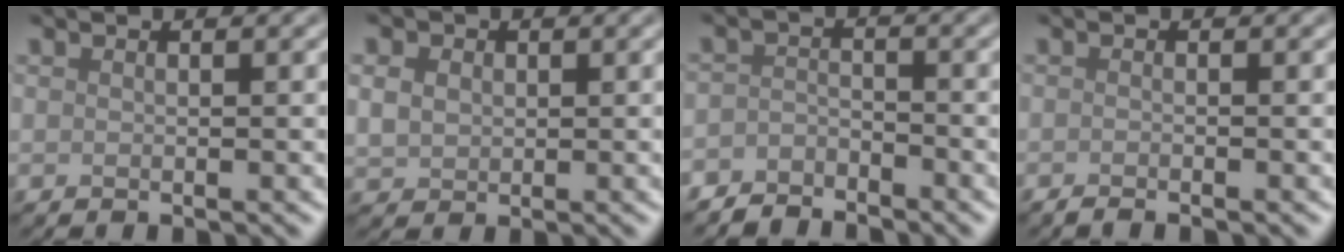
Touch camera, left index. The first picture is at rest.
{"total": 2.5, "force": [0.7, 2.1, 1.1], "torque": [-0.027, 0.005, 0.011]}
{"total": 2.7, "force": [-2.5, 0.9, 0.3], "torque": [-0.005, 0.004, -0.054]}
{"total": 0.9, "force": [-0.8, 0.1, 0.5], "torque": [-0.006, -0.003, -0.017]}